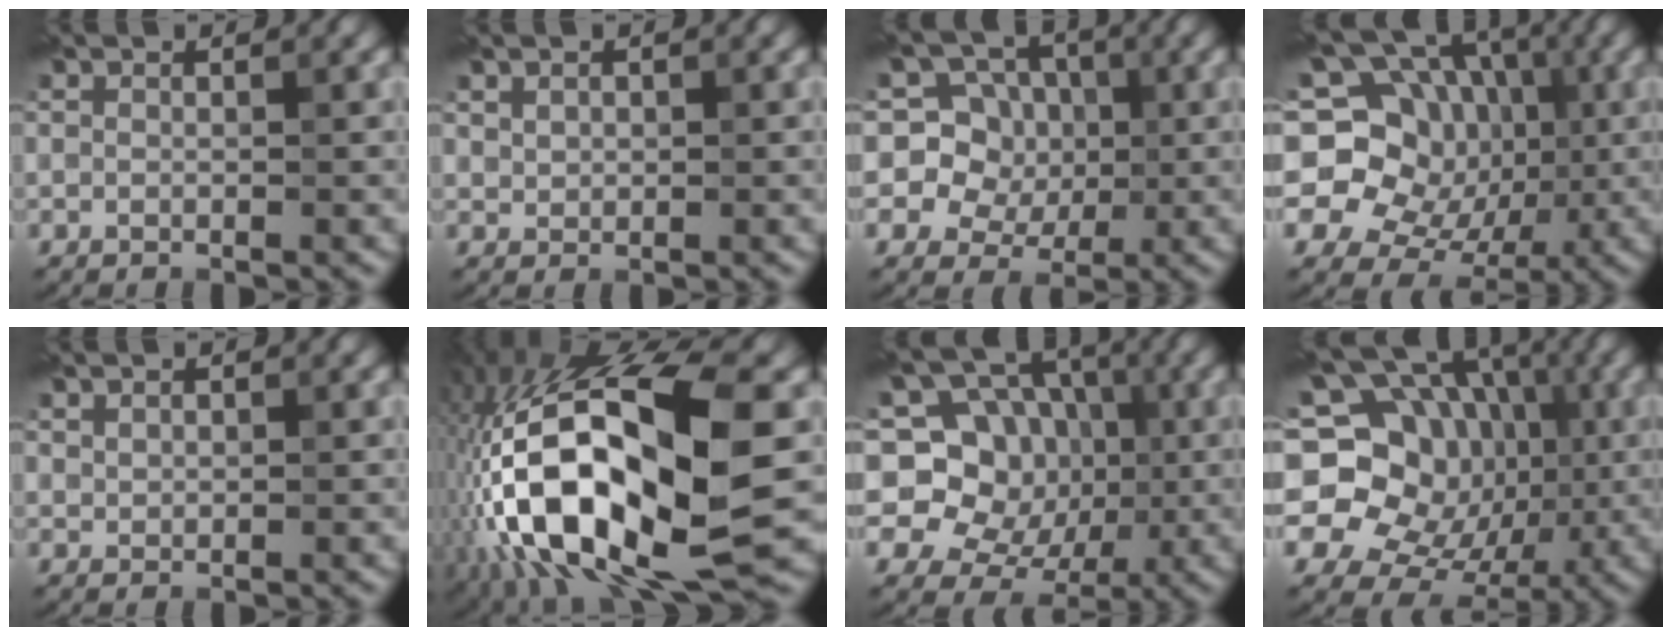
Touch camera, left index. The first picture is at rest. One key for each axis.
{"total": 1.3, "fx": 0.6, "fy": 0.8, "fz": 0.8, "tx": -0.013, "ty": 0.012, "tz": 0.009}
{"total": 8.5, "fx": 2.4, "fy": 7.8, "fz": 2.3, "tx": -0.065, "ty": 0.038, "tz": 0.037}
{"total": 18.6, "fx": 1.4, "fy": 16.6, "fz": 8.3, "tx": -0.187, "ty": 0.043, "tz": -0.005}
{"total": 0.9, "fx": 0.5, "fy": 0.5, "fz": 0.5, "tx": -0.008, "ty": 0.007, "tz": 0.009}
{"total": 16.3, "fx": -3.5, "fy": 6.7, "fz": 14.5, "tx": -0.258, "ty": 0.008, "tz": -0.058}
{"total": 14.4, "fx": 1.9, "fy": 12.6, "fz": 6.7, "tx": -0.155, "ty": 0.057, "tz": 0.009}
{"total": 19.6, "fx": 0.3, "fy": 17.6, "fz": 8.7, "tx": -0.185, "ty": 0.047, "tz": -0.016}